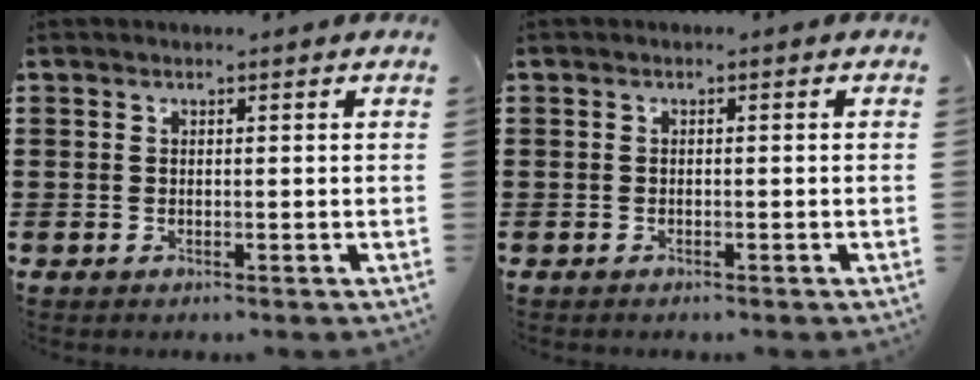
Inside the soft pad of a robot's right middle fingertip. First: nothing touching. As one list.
[{"total": 0.5, "force": [-0.5, 0.1, 0.1], "torque": [-0.002, -0.001, -0.010]}]